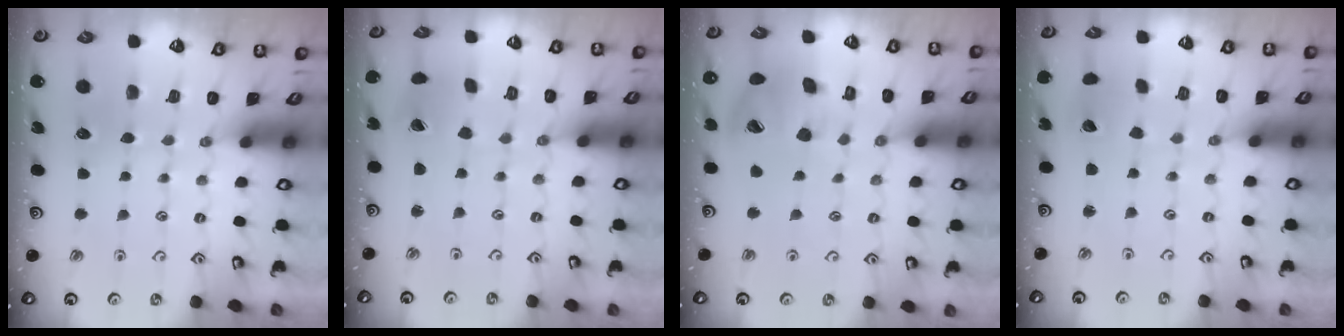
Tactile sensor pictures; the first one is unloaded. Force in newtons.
{"total": 1.5, "press": 1.5, "slide": 0.2}
{"total": 12.8, "press": 12.7, "slide": 1.8}
{"total": 3.3, "press": 3.3, "slide": 0.1}